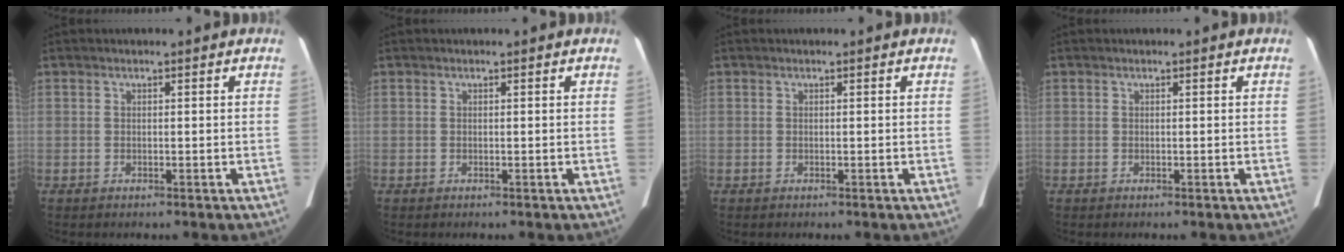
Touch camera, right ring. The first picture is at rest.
{"total": 0.0}
{"total": 0.0}
{"total": 0.0}